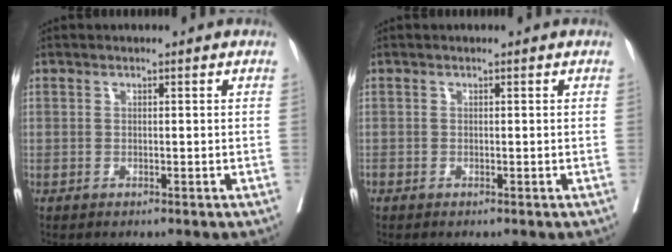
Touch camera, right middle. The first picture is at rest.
{"total": 0.0}